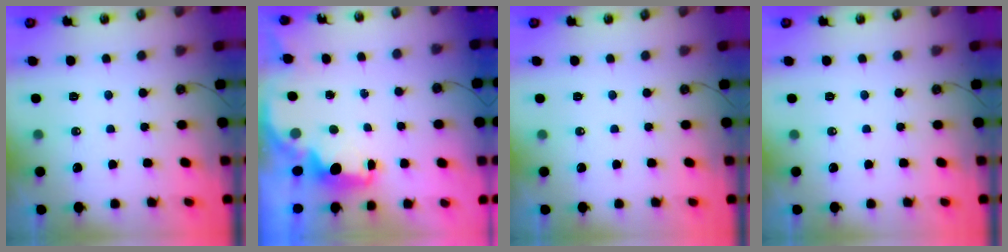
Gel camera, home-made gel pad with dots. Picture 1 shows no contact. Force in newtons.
{"total": 2.8, "press": 2.7, "slide": 0.9}
{"total": 0.0}
{"total": 0.0}